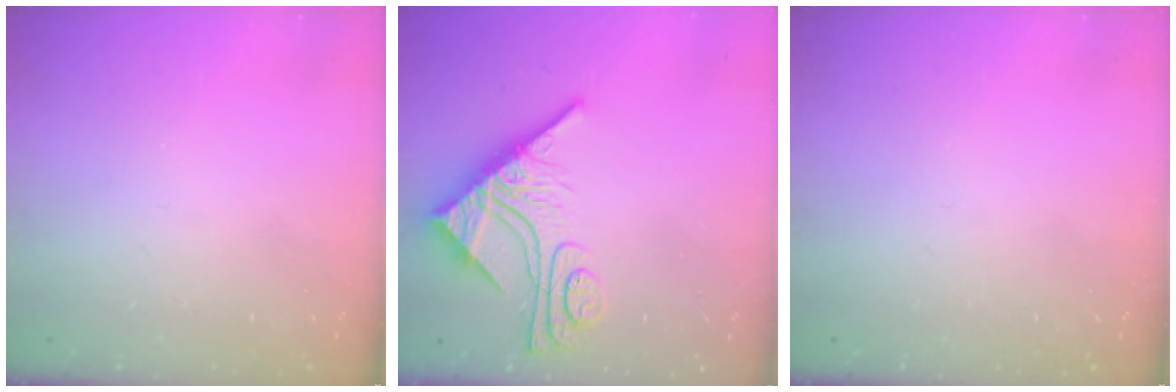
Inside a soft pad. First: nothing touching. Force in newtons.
{"total": 11.6, "press": 11.5, "slide": 1.0}
{"total": 0.0}